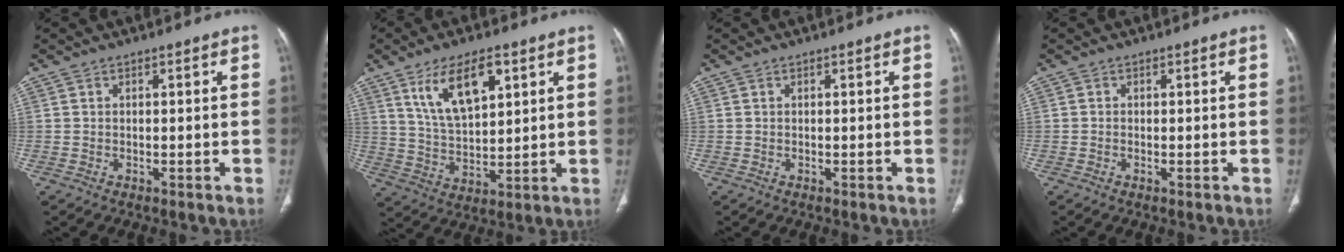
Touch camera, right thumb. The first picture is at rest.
{"total": 12.2, "force": [6.0, 5.6, 9.1], "torque": [-0.149, -0.023, 0.123]}
{"total": 0.0}
{"total": 0.0}